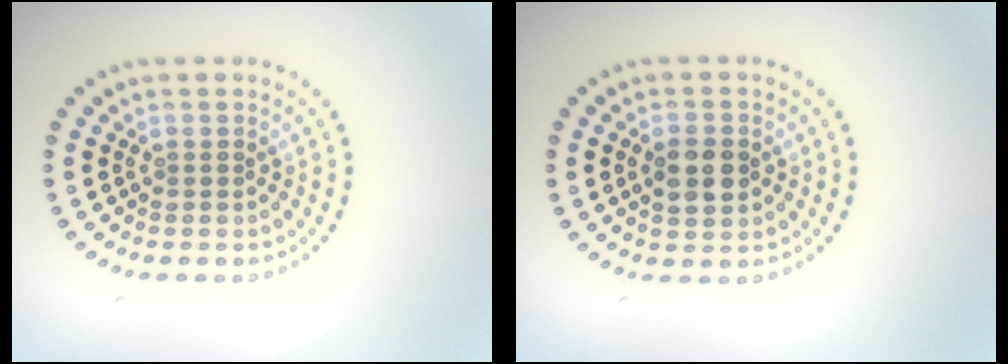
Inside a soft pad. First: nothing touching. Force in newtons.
{"total": 3.3, "press": 3.2, "slide": 0.2}